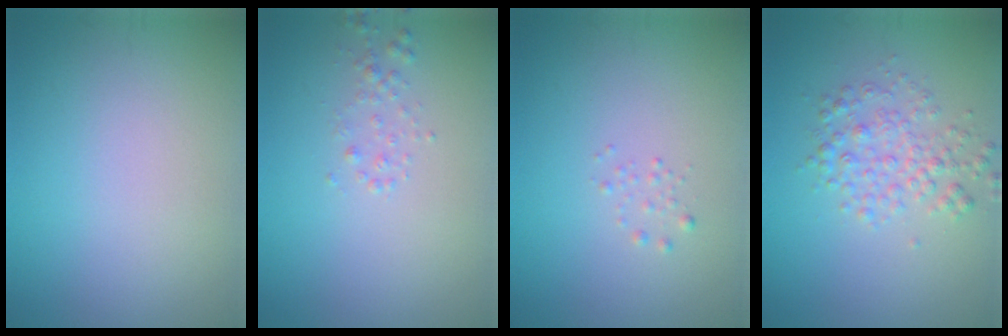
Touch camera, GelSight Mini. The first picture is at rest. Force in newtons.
{"total": 0.9, "press": 0.9, "slide": 0.0}
{"total": 0.6, "press": 0.6, "slide": 0.0}
{"total": 2.9, "press": 2.9, "slide": 0.0}